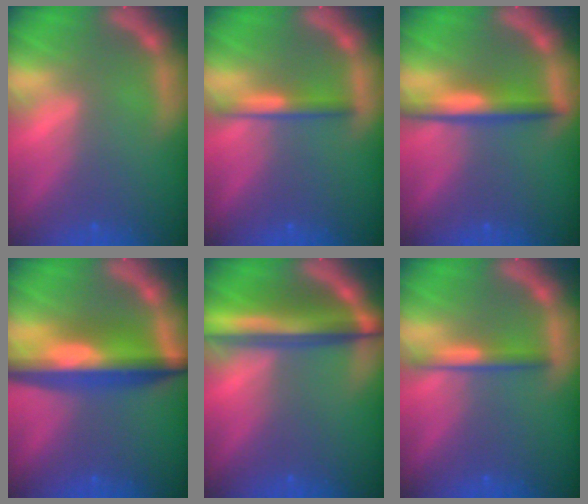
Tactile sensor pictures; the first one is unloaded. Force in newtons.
{"total": 2.4}
{"total": 4.0}
{"total": 8.6}
{"total": 7.6}
{"total": 2.4}